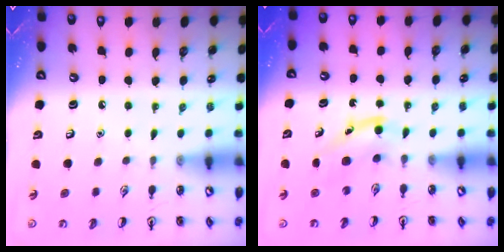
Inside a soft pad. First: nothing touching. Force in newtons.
{"total": 4.1, "press": 3.9, "slide": 1.2}